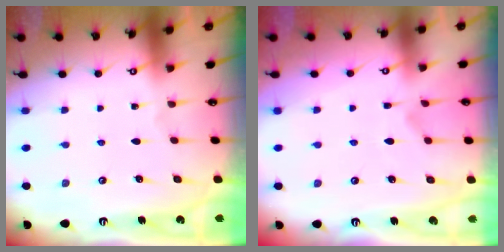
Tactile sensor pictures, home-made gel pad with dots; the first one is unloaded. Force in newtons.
{"total": 3.5, "press": 3.3, "slide": 1.2}